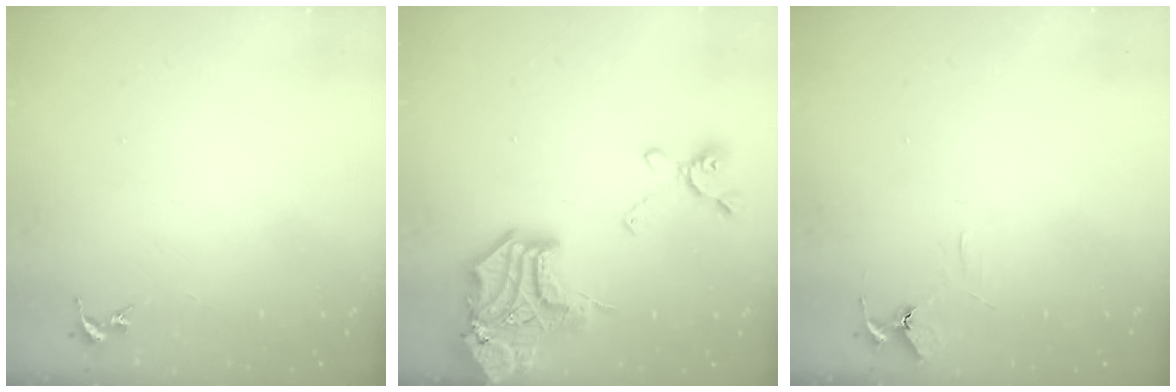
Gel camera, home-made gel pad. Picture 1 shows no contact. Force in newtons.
{"total": 22.5, "press": 22.3, "slide": 2.7}
{"total": 5.8, "press": 5.8, "slide": 0.6}